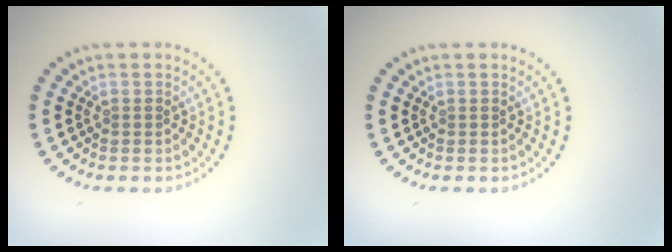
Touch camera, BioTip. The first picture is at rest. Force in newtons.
{"total": 0.0}